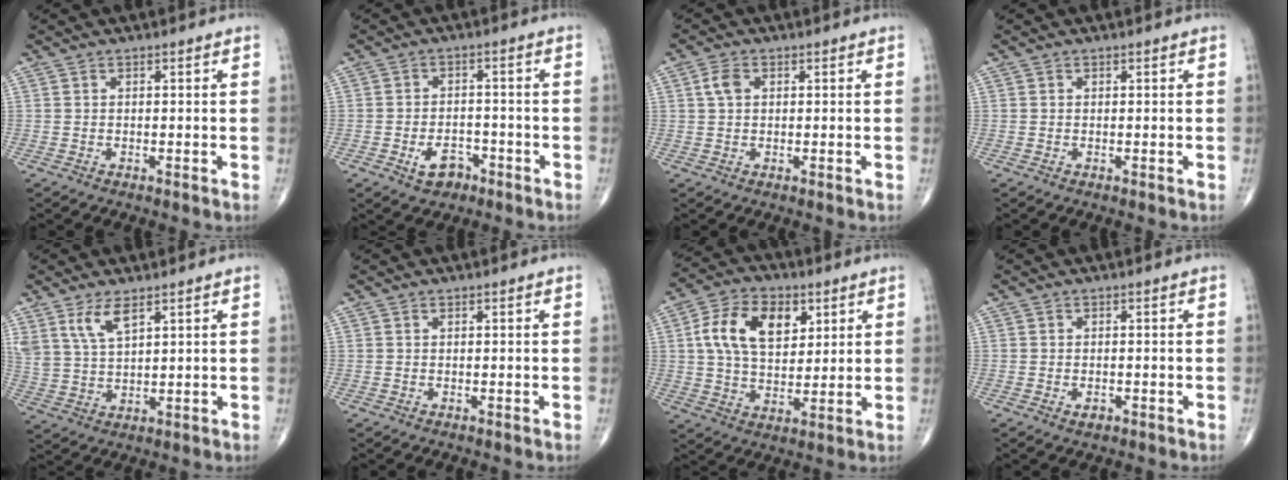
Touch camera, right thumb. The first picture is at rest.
{"total": 5.0, "force": [-2.6, 3.3, 2.7], "torque": [-0.029, 0.019, -0.040]}
{"total": 2.9, "force": [0.8, 1.9, 2.0], "torque": [-0.042, 0.006, 0.013]}
{"total": 0.0}
{"total": 6.2, "force": [3.8, 2.3, 4.3], "torque": [-0.086, -0.019, 0.083]}
{"total": 0.0}
{"total": 13.8, "force": [4.2, 8.6, 9.9], "torque": [-0.153, -0.002, 0.075]}
{"total": 1.4, "force": [-0.6, 0.9, 0.9], "torque": [-0.012, 0.001, -0.008]}